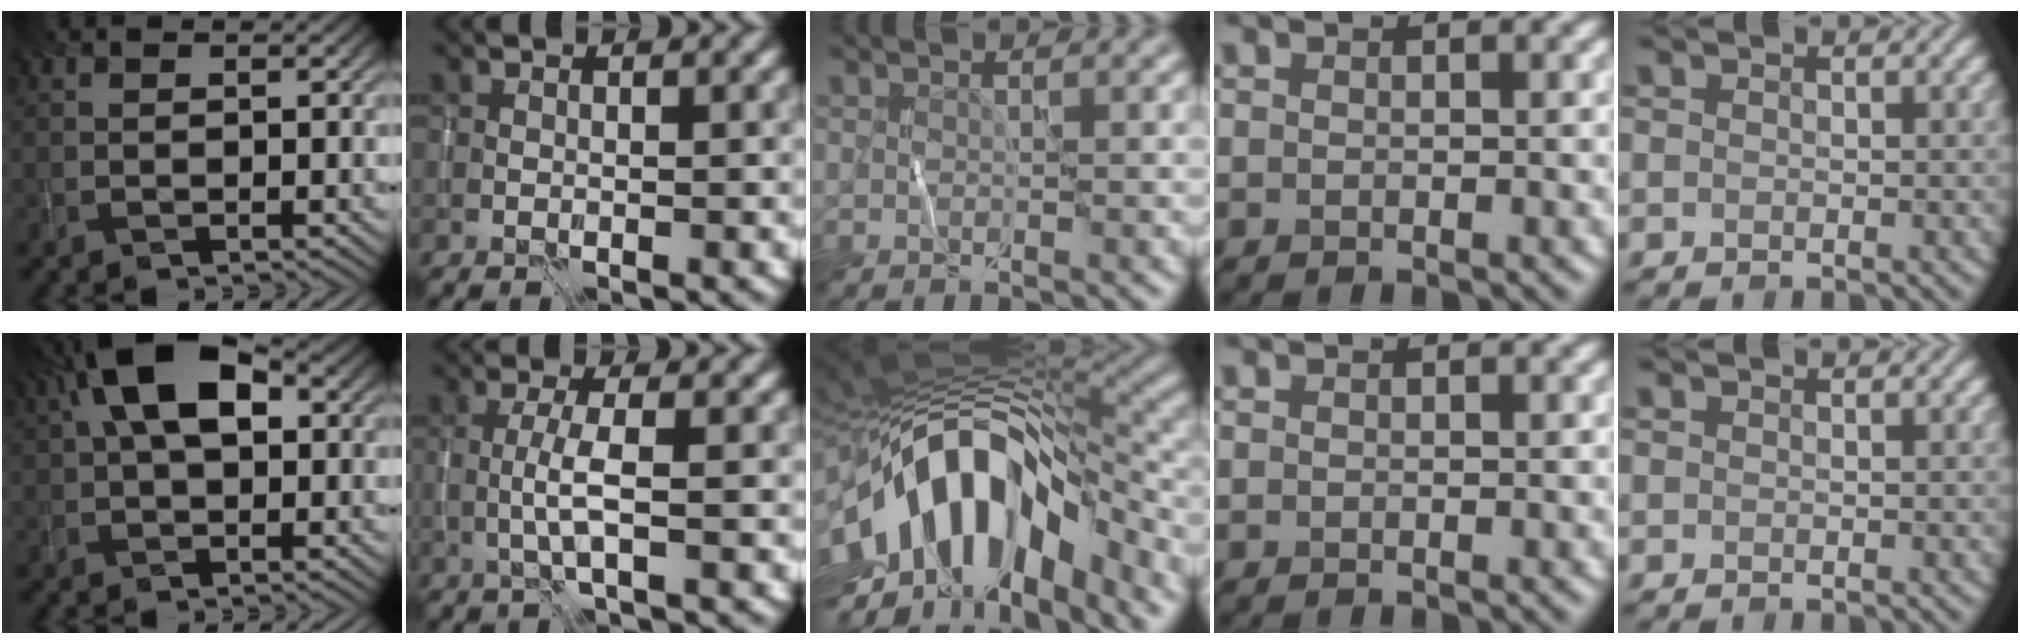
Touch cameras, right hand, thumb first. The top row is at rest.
{"thumb": {"total": 9.8, "force": [3.0, 5.1, 7.9], "torque": [-0.154, 0.028, 0.035]}, "index": {"total": 2.4, "force": [-0.4, 0.0, 2.4], "torque": [-0.052, 0.002, -0.011]}, "middle": {"total": 14.8, "force": [-4.0, 7.8, 11.9], "torque": [-0.195, 0.017, -0.076]}}